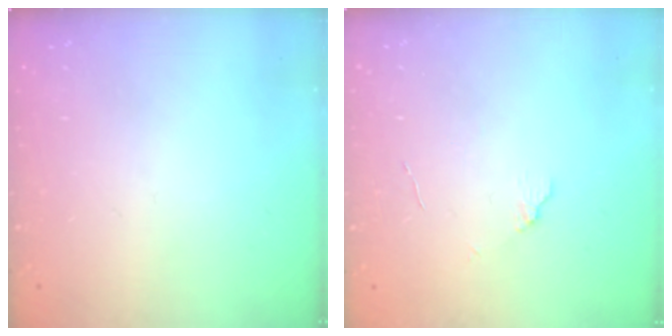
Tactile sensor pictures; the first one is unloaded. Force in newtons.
{"total": 5.3, "press": 5.3, "slide": 0.4}